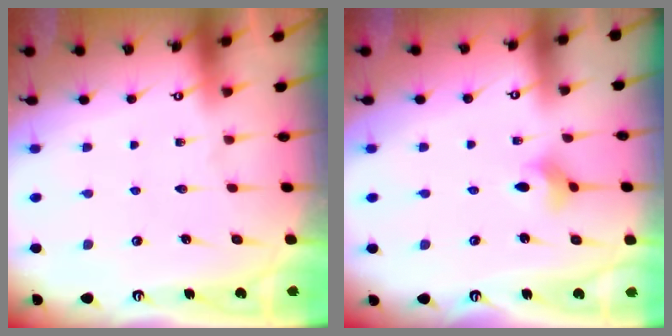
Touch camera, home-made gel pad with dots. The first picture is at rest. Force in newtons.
{"total": 2.9, "press": 2.9, "slide": 0.4}